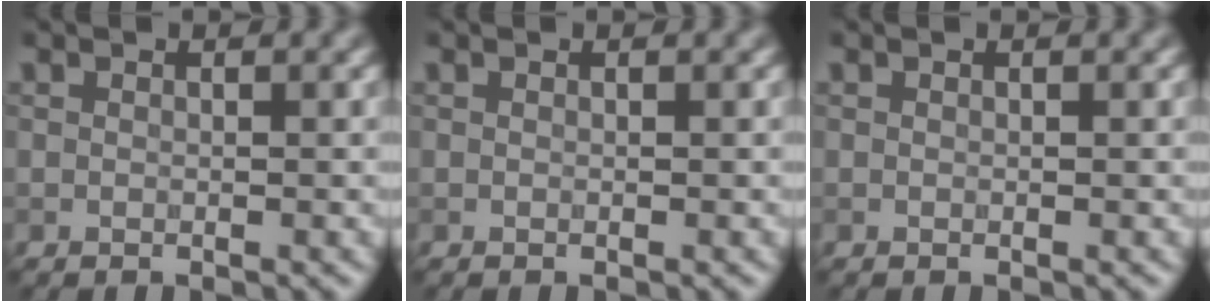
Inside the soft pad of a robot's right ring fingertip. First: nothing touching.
{"total": 0.0}
{"total": 0.0}